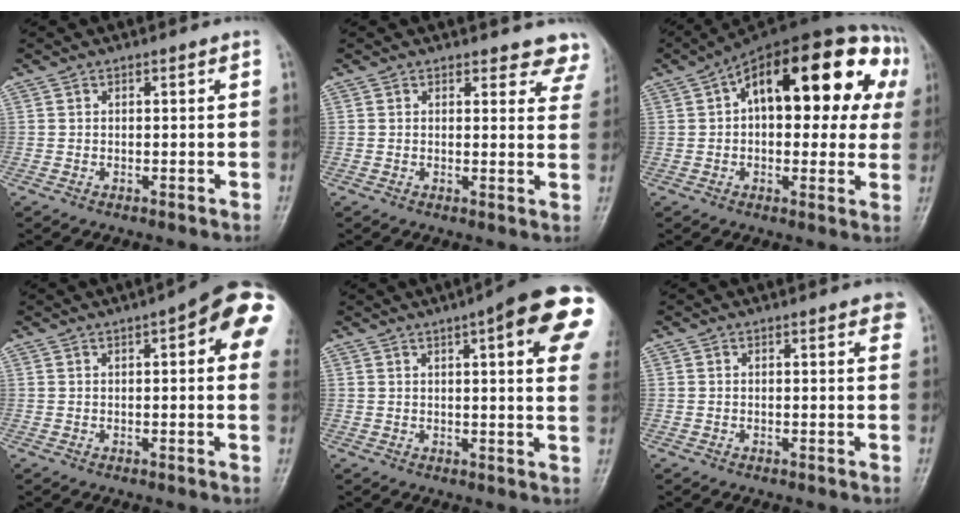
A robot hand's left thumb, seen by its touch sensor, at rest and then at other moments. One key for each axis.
{"total": 7.0, "fx": 6.5, "fy": 2.6, "fz": 0.6, "tx": 0.044, "ty": -0.031, "tz": 0.041}
{"total": 25.5, "fx": 6.3, "fy": 12.8, "fz": 21.1, "tx": -0.271, "ty": 0.048, "tz": 0.083}
{"total": 13.3, "fx": 4.1, "fy": 3.8, "fz": 12.1, "tx": -0.131, "ty": 0.005, "tz": 0.036}
{"total": 17.8, "fx": 6.9, "fy": 3.9, "fz": 16.0, "tx": -0.190, "ty": -0.006, "tz": 0.075}
{"total": 3.0, "fx": 1.7, "fy": 1.0, "fz": 2.2, "tx": -0.015, "ty": 0.002, "tz": 0.015}